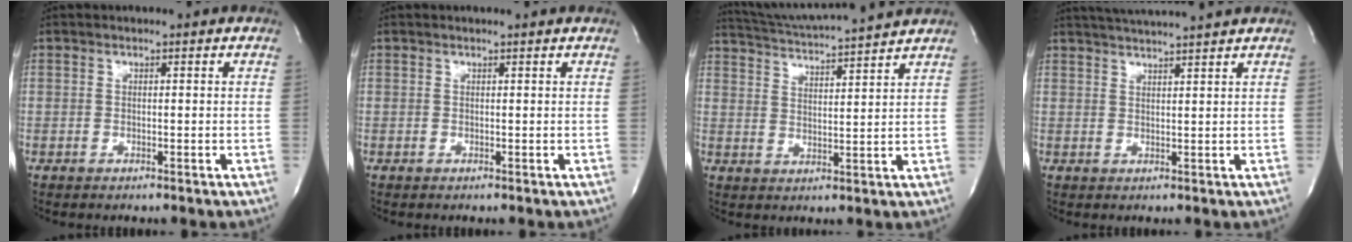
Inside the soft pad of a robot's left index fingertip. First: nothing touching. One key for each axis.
{"total": 1.4, "fx": 1.3, "fy": -0.2, "fz": 0.3, "tx": -0.010, "ty": 0.001, "tz": 0.016}
{"total": 13.7, "fx": 12.9, "fy": -1.0, "fz": 4.5, "tx": -0.091, "ty": 0.003, "tz": 0.196}
{"total": 8.4, "fx": 7.7, "fy": -1.2, "fz": 3.0, "tx": -0.054, "ty": 0.017, "tz": 0.113}